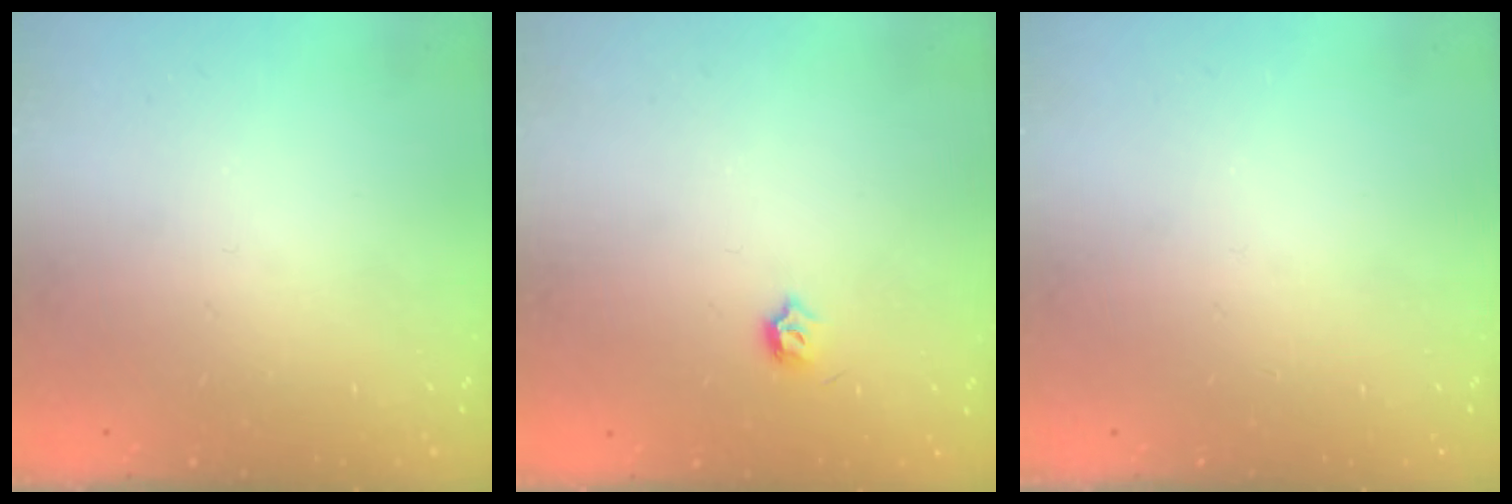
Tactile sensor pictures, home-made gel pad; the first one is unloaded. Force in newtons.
{"total": 4.0, "press": 3.9, "slide": 0.7}
{"total": 0.0}